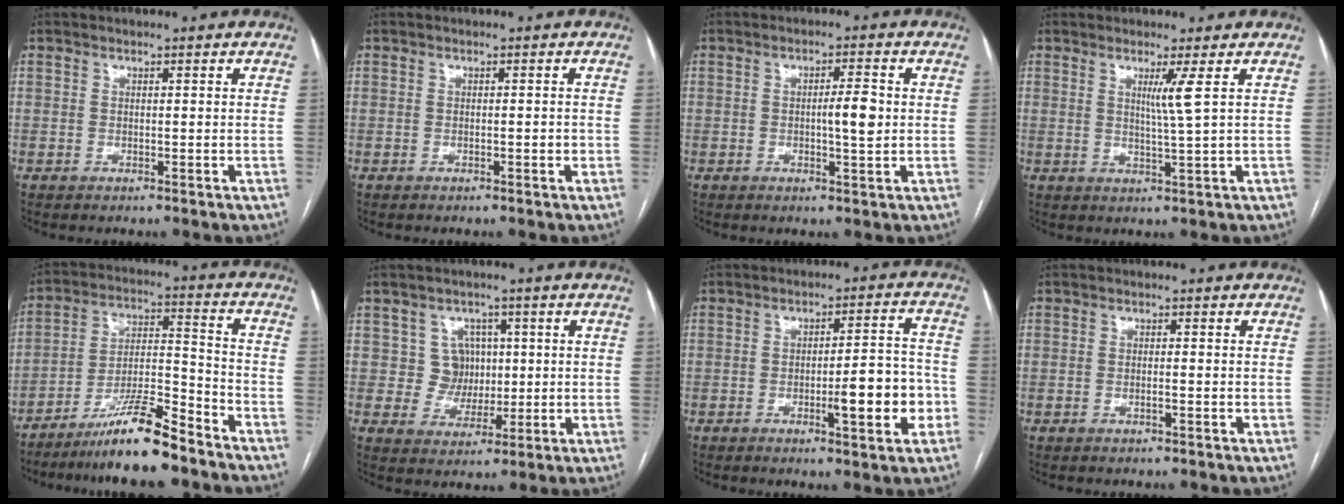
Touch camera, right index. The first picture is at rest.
{"total": 1.0, "force": [-0.4, 0.2, 0.9], "torque": [-0.014, 0.002, -0.006]}
{"total": 4.2, "force": [-0.1, 0.5, 4.2], "torque": [-0.064, 0.001, -0.002]}
{"total": 3.4, "force": [1.2, -1.3, 2.8], "torque": [-0.054, -0.013, 0.026]}
{"total": 12.3, "force": [-9.9, 0.6, 7.4], "torque": [-0.131, -0.007, -0.175]}
{"total": 4.5, "force": [1.0, 4.3, 0.8], "torque": [-0.005, 0.012, 0.021]}
{"total": 9.2, "force": [-3.0, 1.5, 8.6], "torque": [-0.119, 0.012, -0.040]}
{"total": 0.9, "force": [-0.5, -0.1, 0.8], "torque": [-0.015, 0.001, -0.008]}